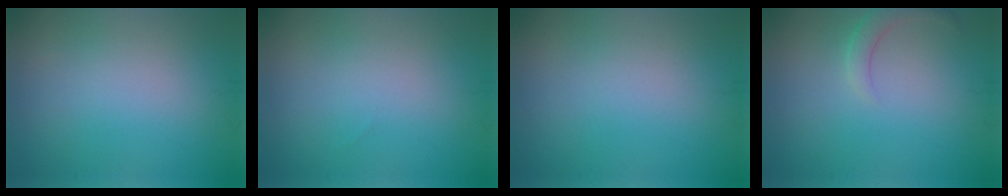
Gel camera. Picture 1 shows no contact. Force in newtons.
{"total": 0.0}
{"total": 0.0}
{"total": 1.9, "press": 1.8, "slide": 0.1}